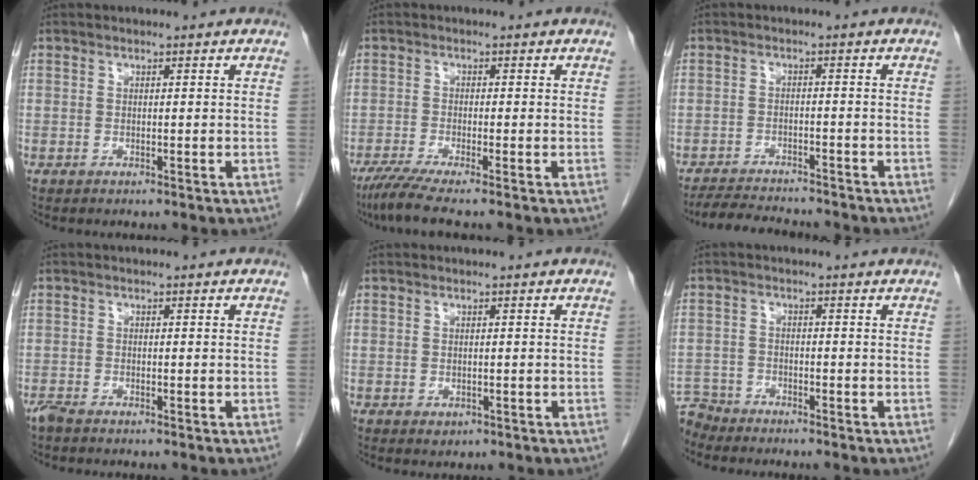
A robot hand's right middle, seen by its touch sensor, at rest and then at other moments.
{"total": 4.9, "force": [-3.7, -0.5, 3.2], "torque": [-0.058, -0.016, -0.072]}
{"total": 8.5, "force": [-7.9, 1.3, 2.8], "torque": [-0.042, -0.008, -0.119]}
{"total": 1.2, "force": [-1.1, 0.1, 0.5], "torque": [-0.018, -0.004, -0.022]}
{"total": 0.9, "force": [-0.3, 0.7, 0.5], "torque": [-0.007, 0.000, 0.002]}
{"total": 3.6, "force": [-3.5, 0.8, -0.5], "torque": [0.019, -0.006, -0.064]}